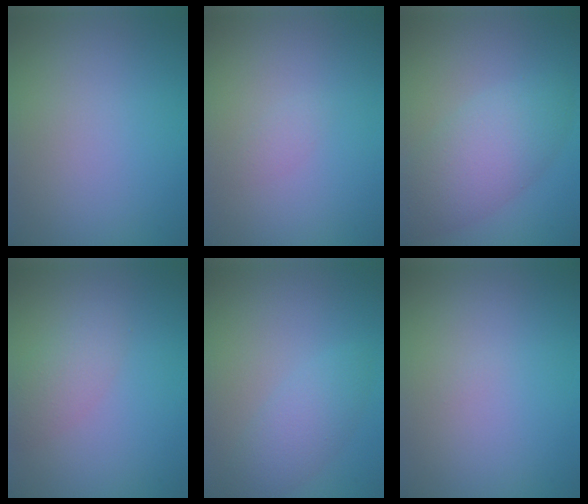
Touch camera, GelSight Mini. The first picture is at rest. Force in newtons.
{"total": 0.7, "press": 0.7, "slide": 0.1}
{"total": 5.6, "press": 5.6, "slide": 0.2}
{"total": 2.3, "press": 2.3, "slide": 0.0}
{"total": 2.8, "press": 2.8, "slide": 0.1}
{"total": 0.0}